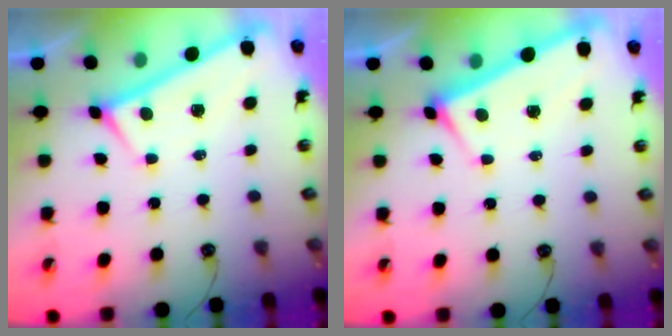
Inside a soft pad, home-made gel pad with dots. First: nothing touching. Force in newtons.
{"total": 3.8, "press": 3.8, "slide": 0.2}